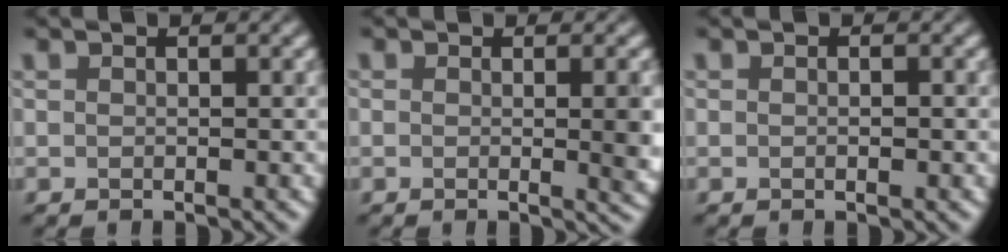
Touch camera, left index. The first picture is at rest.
{"total": 3.3, "force": [-0.2, 0.8, 3.2], "torque": [-0.037, -0.006, 0.004]}
{"total": 0.6, "force": [0.0, 0.2, 0.6], "torque": [0.000, -0.006, -0.001]}